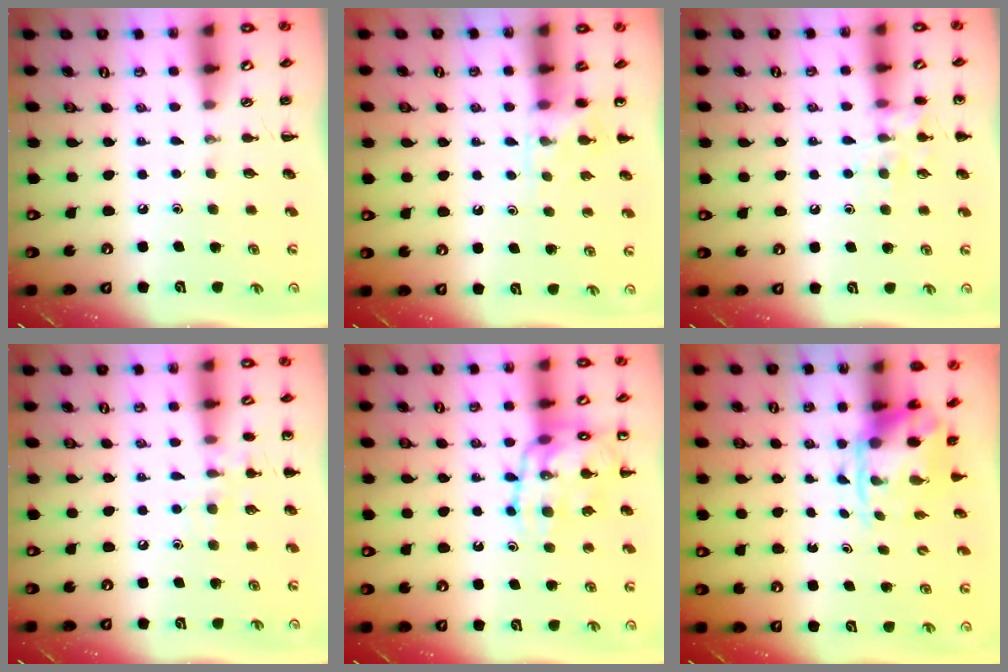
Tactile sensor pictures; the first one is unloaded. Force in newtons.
{"total": 6.0, "press": 5.7, "slide": 1.8}
{"total": 9.9, "press": 9.9, "slide": 1.2}
{"total": 8.4, "press": 8.2, "slide": 1.9}
{"total": 14.5, "press": 14.3, "slide": 1.9}
{"total": 3.7, "press": 3.7, "slide": 0.8}